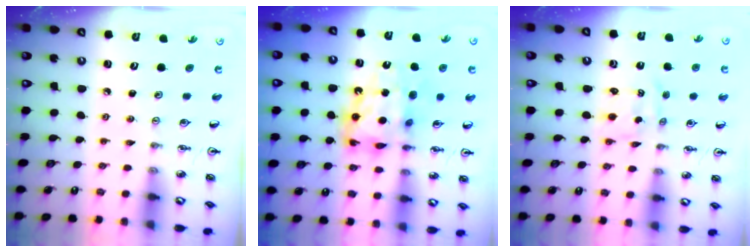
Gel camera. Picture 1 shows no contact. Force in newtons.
{"total": 12.9, "press": 12.8, "slide": 1.3}
{"total": 0.0}